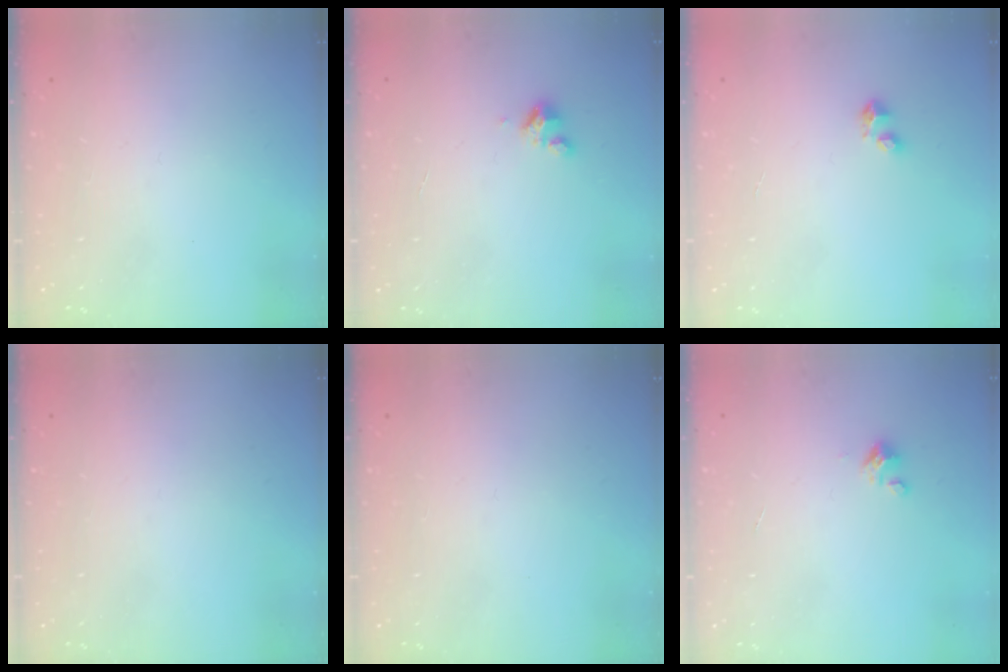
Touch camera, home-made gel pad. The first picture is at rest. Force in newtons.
{"total": 5.0, "press": 5.0, "slide": 0.4}
{"total": 3.5, "press": 3.4, "slide": 0.5}
{"total": 0.0}
{"total": 0.0}
{"total": 2.0, "press": 2.0, "slide": 0.2}